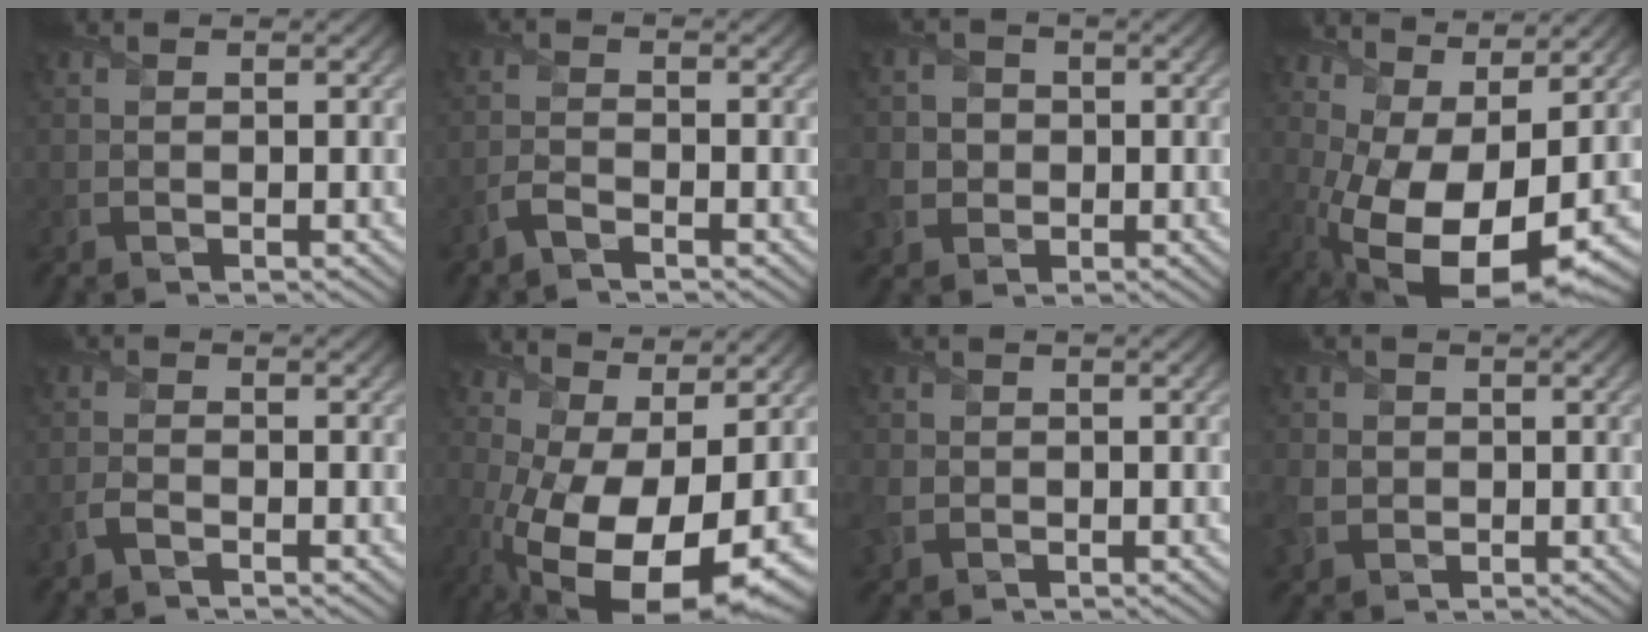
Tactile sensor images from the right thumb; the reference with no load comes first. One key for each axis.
{"total": 2.0, "fx": -1.6, "fy": 0.5, "fz": 1.1, "tx": -0.029, "ty": -0.001, "tz": -0.040}
{"total": 5.4, "fx": -0.9, "fy": 5.0, "fz": 1.9, "tx": -0.059, "ty": -0.009, "tz": -0.033}
{"total": 14.3, "fx": -0.4, "fy": 7.2, "fz": 12.3, "tx": -0.221, "ty": -0.030, "tz": 0.021}
{"total": 1.6, "fx": -1.2, "fy": 0.5, "fz": 1.0, "tx": -0.027, "ty": 0.000, "tz": -0.030}
{"total": 16.2, "fx": -2.4, "fy": 7.8, "fz": 14.0, "tx": -0.248, "ty": -0.041, "tz": -0.011}
{"total": 3.1, "fx": -0.7, "fy": 2.7, "fz": 1.4, "tx": -0.046, "ty": -0.007, "tz": -0.018}
{"total": 4.1, "fx": -0.6, "fy": 3.6, "fz": 1.8, "tx": -0.060, "ty": -0.007, "tz": -0.011}